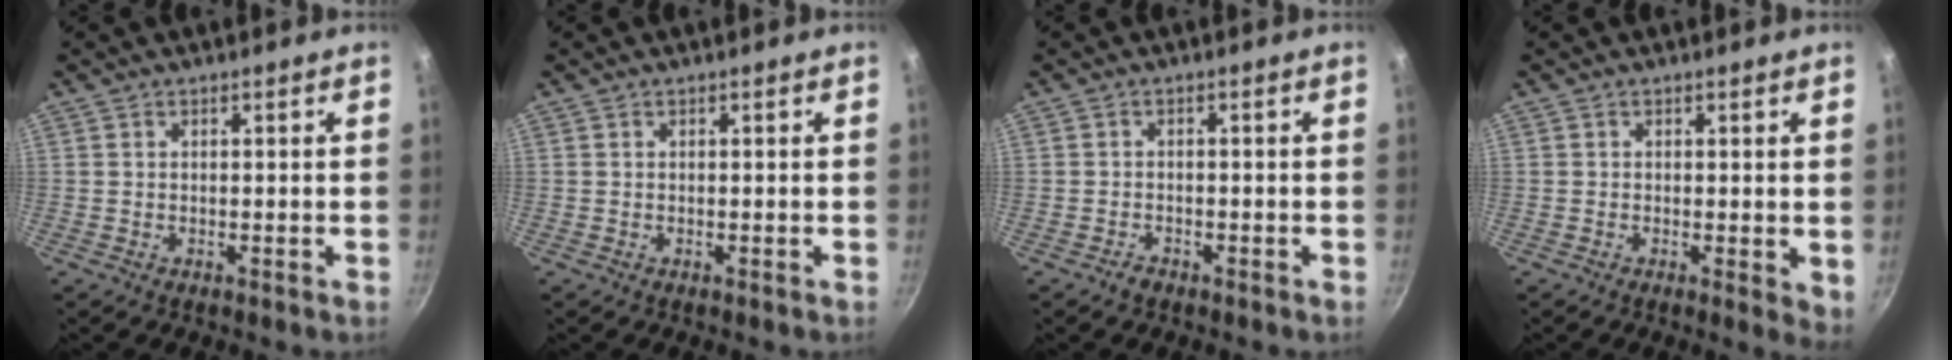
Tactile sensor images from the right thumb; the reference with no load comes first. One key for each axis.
{"total": 0.0}
{"total": 1.5, "fx": -1.2, "fy": 0.8, "fz": 0.4, "tx": -0.008, "ty": 0.004, "tz": -0.022}
{"total": 3.1, "fx": -0.1, "fy": 1.1, "fz": 2.9, "tx": -0.037, "ty": -0.009, "tz": -0.005}